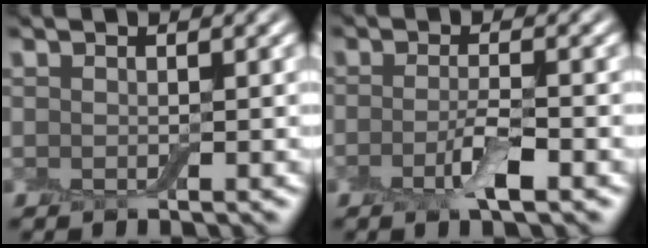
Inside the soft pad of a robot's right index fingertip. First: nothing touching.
{"total": 2.9, "force": [-1.2, 0.7, 2.6], "torque": [-0.050, 0.000, -0.028]}